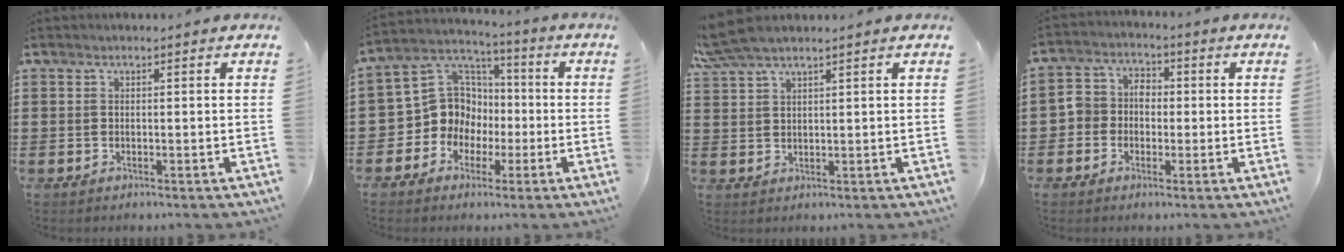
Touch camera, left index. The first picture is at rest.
{"total": 10.2, "force": [-1.4, 9.7, 3.0], "torque": [-0.108, 0.005, -0.026]}
{"total": 4.4, "force": [3.5, 0.8, 2.6], "torque": [-0.060, 0.001, 0.066]}
{"total": 4.5, "force": [-1.4, 4.0, 1.4], "torque": [-0.057, 0.011, -0.037]}